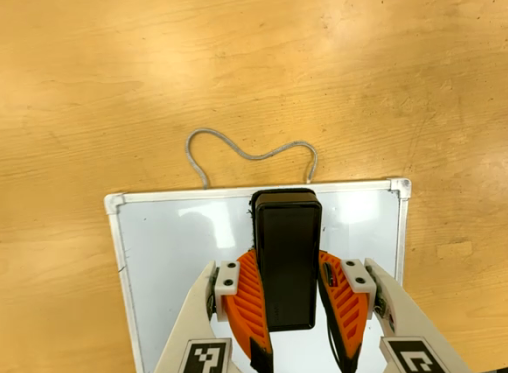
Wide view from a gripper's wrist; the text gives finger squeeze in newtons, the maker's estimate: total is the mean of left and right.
{"total": 6.9, "left": 6.1, "right": 7.7}